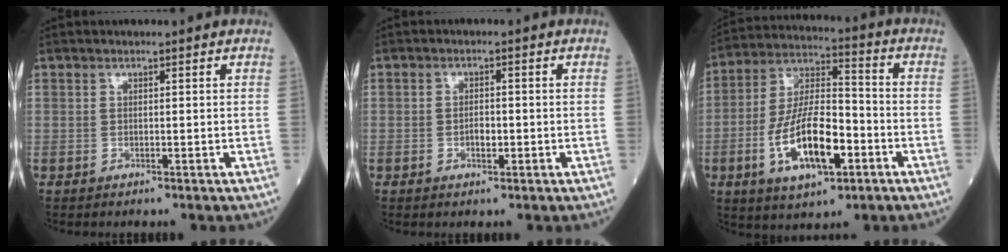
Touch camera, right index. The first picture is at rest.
{"total": 2.3, "force": [-0.6, 1.1, 1.9], "torque": [-0.030, 0.003, -0.007]}
{"total": 15.1, "force": [-5.0, 5.3, 13.2], "torque": [-0.259, 0.004, -0.087]}